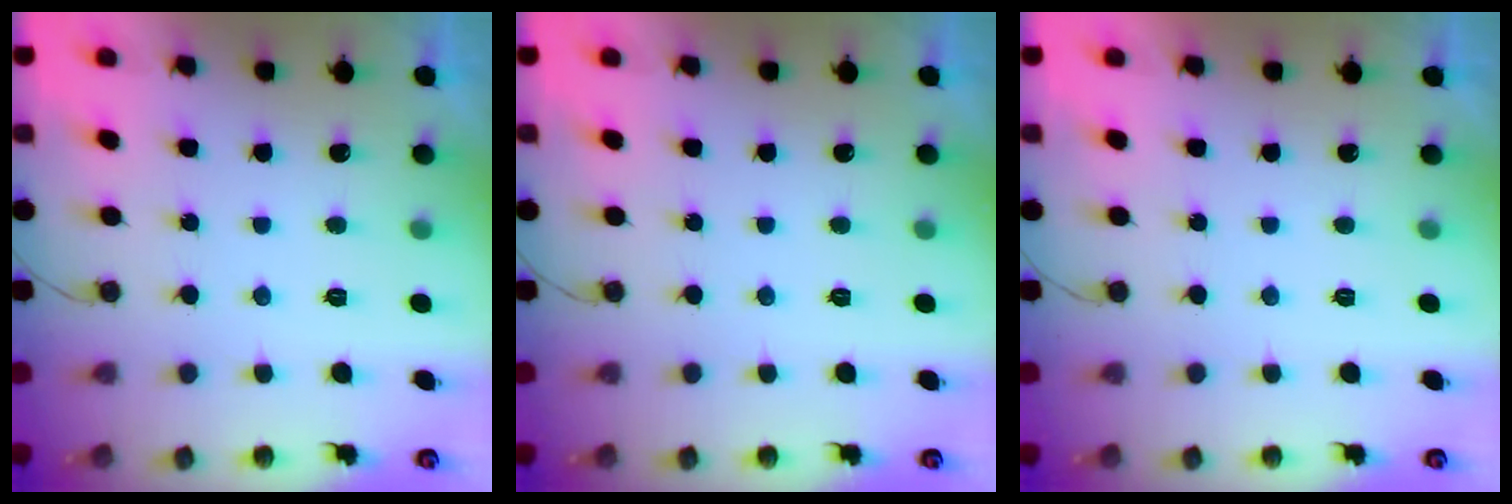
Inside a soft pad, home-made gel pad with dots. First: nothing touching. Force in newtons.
{"total": 0.0}
{"total": 1.8, "press": 1.8, "slide": 0.1}